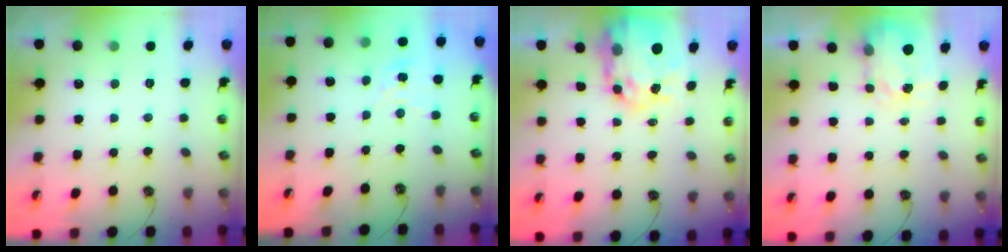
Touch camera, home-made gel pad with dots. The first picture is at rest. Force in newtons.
{"total": 2.5, "press": 2.5, "slide": 0.2}
{"total": 13.7, "press": 13.6, "slide": 1.2}
{"total": 3.9, "press": 3.8, "slide": 0.6}